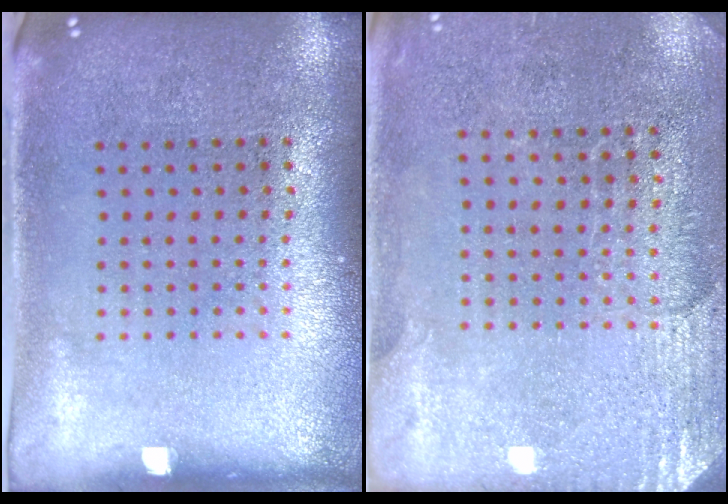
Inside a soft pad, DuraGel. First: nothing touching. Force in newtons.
{"total": 2.7, "press": 2.4, "slide": 1.3}